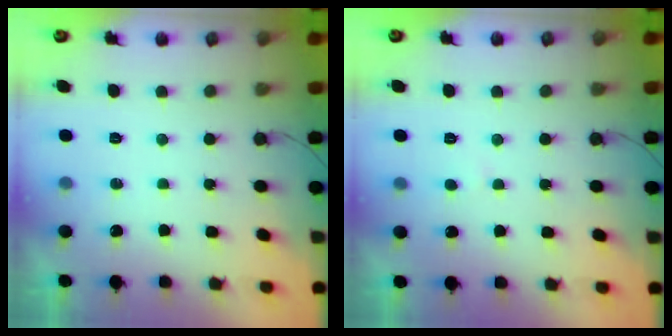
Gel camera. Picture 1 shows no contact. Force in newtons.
{"total": 2.2, "press": 2.2, "slide": 0.3}